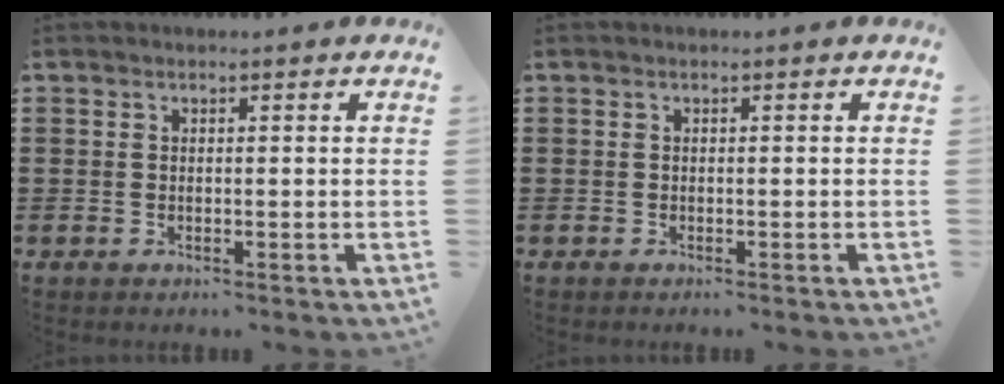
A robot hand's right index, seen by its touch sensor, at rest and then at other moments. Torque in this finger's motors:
{"motor_torque": [-1.01, 1.14, -0.01, -0.01]}